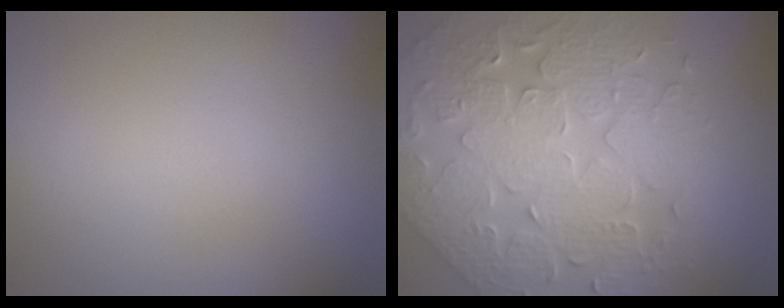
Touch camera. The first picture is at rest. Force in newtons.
{"total": 7.8, "press": 6.7, "slide": 4.0}